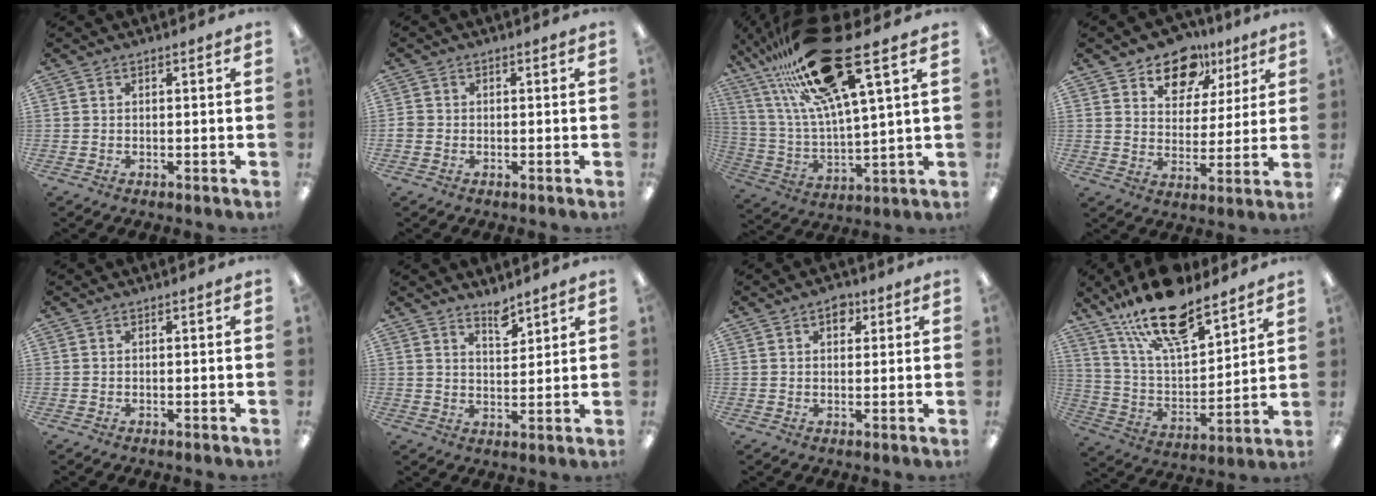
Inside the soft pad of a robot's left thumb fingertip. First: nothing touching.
{"total": 1.6, "force": [-0.6, 1.4, 0.4], "torque": [-0.006, 0.004, -0.013]}
{"total": 27.9, "force": [17.7, 7.3, 20.3], "torque": [-0.374, -0.079, 0.285]}
{"total": 12.0, "force": [8.4, 7.9, 3.5], "torque": [-0.049, -0.056, 0.154]}
{"total": 0.0}
{"total": 4.8, "force": [4.2, 1.5, 1.6], "torque": [-0.008, -0.035, 0.072]}
{"total": 3.8, "force": [2.0, 2.4, 2.2], "torque": [-0.015, -0.008, 0.029]}
{"total": 20.5, "force": [15.2, 7.1, 11.6], "torque": [-0.211, -0.085, 0.265]}